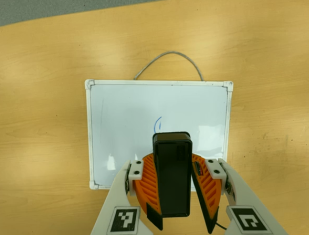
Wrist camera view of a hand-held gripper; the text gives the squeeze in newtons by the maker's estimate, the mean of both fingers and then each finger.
{"total": 9.6, "left": 9.6, "right": 9.6}